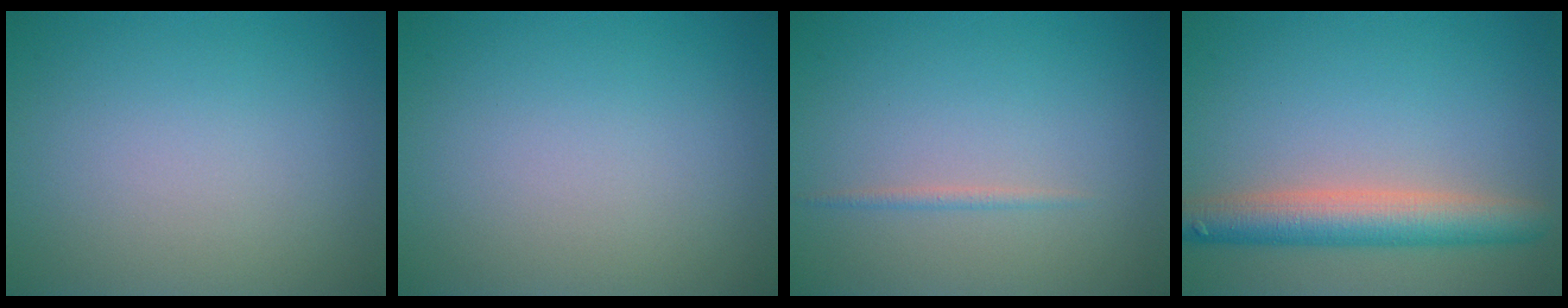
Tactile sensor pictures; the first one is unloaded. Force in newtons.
{"total": 0.0}
{"total": 0.8, "press": 0.7, "slide": 0.1}
{"total": 5.4, "press": 5.4, "slide": 0.2}